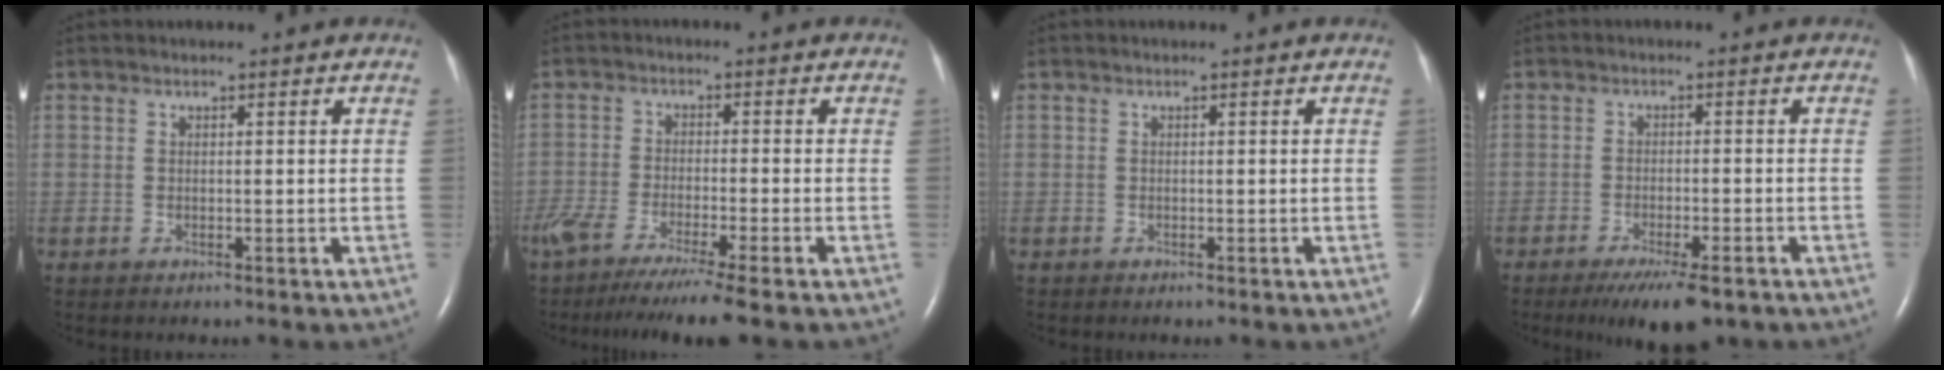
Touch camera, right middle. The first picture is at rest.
{"total": 11.6, "force": [-9.1, -0.6, 7.1], "torque": [-0.114, -0.037, -0.148]}
{"total": 0.0}
{"total": 7.7, "force": [-5.4, 1.7, 5.2], "torque": [-0.079, -0.014, -0.080]}